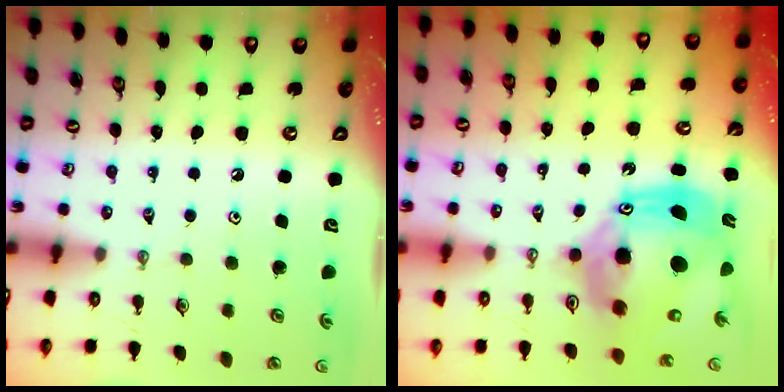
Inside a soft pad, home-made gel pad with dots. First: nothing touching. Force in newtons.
{"total": 18.0, "press": 17.9, "slide": 1.6}